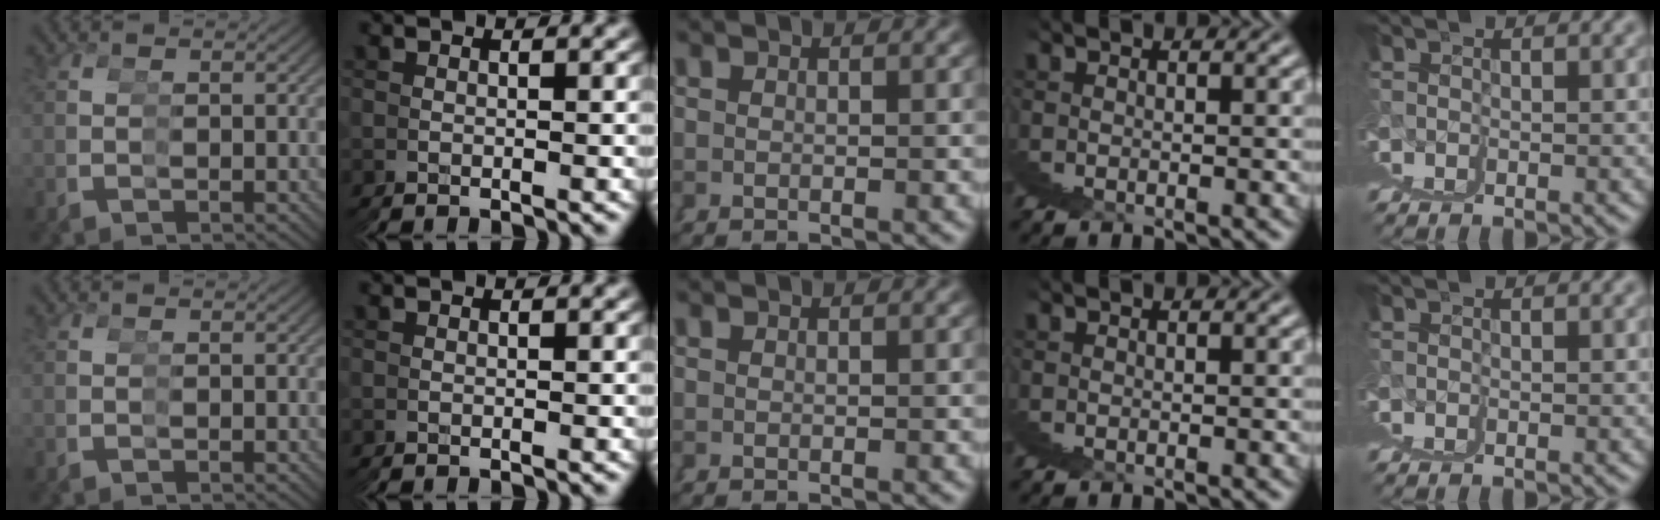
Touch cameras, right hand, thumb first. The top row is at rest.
{}